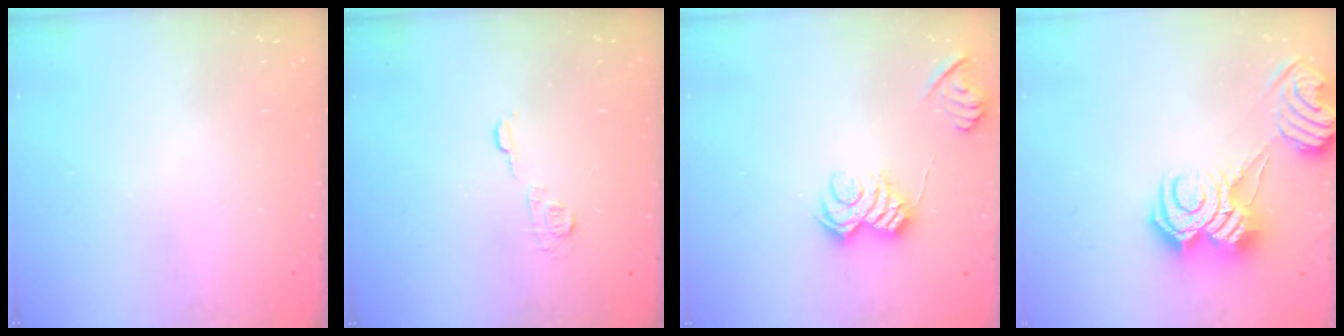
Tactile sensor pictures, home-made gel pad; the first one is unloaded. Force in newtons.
{"total": 7.2, "press": 7.2, "slide": 0.4}
{"total": 9.1, "press": 9.0, "slide": 0.8}
{"total": 11.8, "press": 11.7, "slide": 0.8}